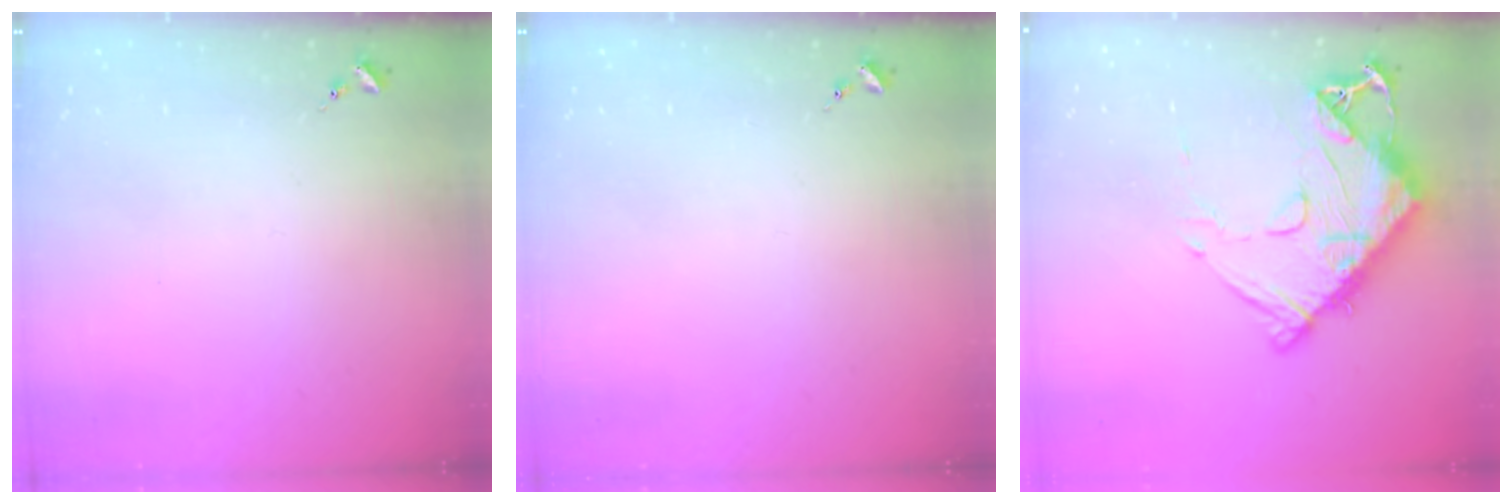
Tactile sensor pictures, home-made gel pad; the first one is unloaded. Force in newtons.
{"total": 0.0}
{"total": 14.4, "press": 14.3, "slide": 1.4}